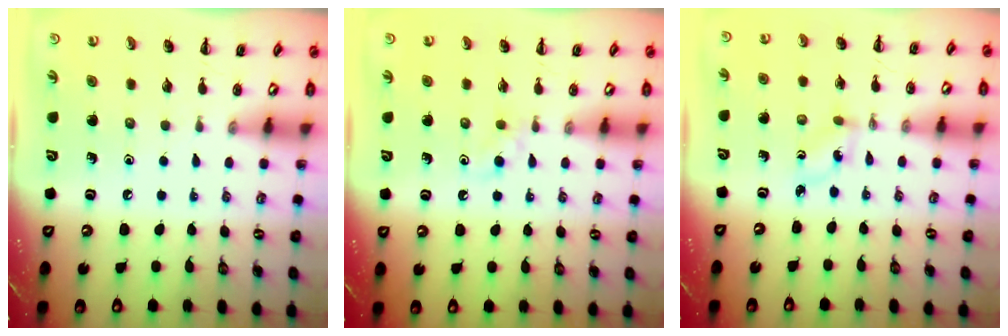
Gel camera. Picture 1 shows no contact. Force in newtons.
{"total": 3.6, "press": 3.4, "slide": 1.2}
{"total": 1.2, "press": 1.1, "slide": 0.6}